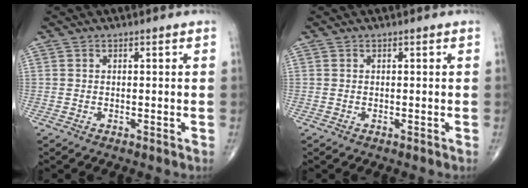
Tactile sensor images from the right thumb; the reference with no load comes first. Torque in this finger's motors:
{"motor_torque": [0.00, 0.00, 0.00, 0.00, 0.00]}